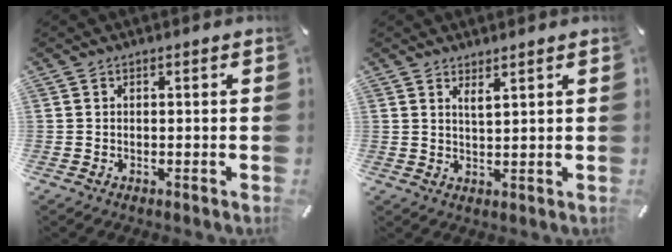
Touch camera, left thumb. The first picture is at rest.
{"total": 2.7, "force": [2.2, 0.2, 1.5], "torque": [-0.033, -0.006, 0.039]}